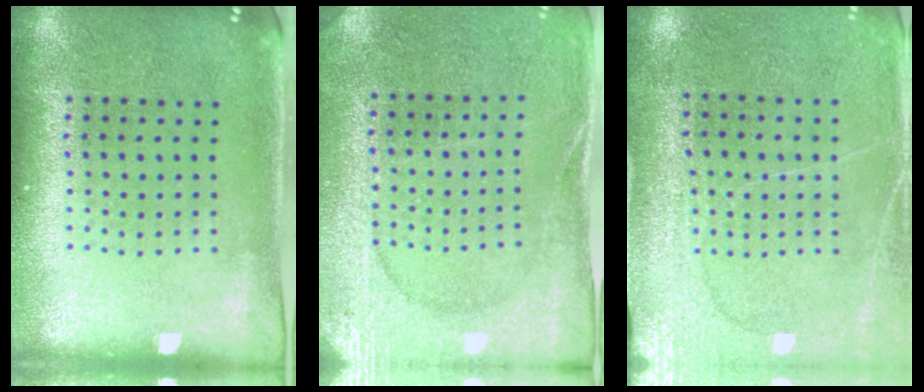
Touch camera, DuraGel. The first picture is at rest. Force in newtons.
{"total": 2.7, "press": 2.7, "slide": 0.2}
{"total": 2.9, "press": 2.8, "slide": 0.4}